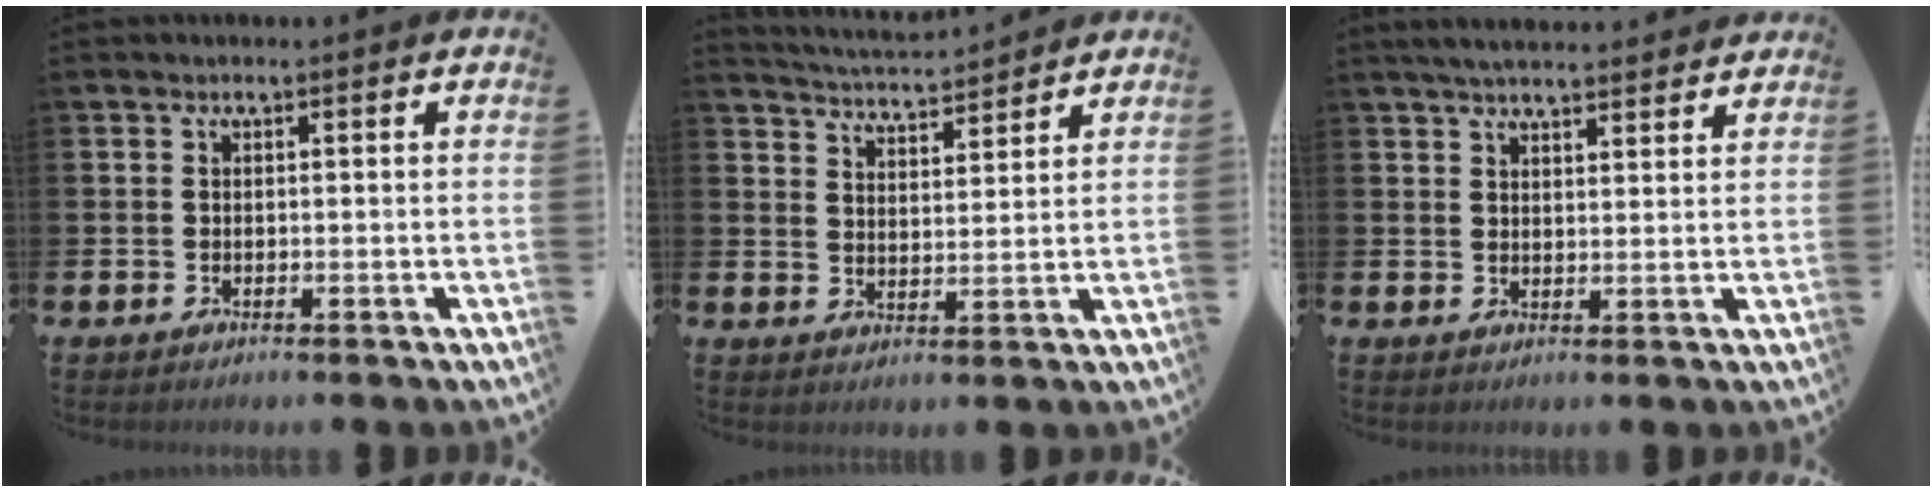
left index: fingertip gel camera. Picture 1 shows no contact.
{"total": 4.7, "force": [4.7, 0.1, 0.0], "torque": [-0.018, -0.030, 0.085]}
{"total": 4.2, "force": [4.1, 0.4, 0.9], "torque": [-0.022, -0.017, 0.074]}